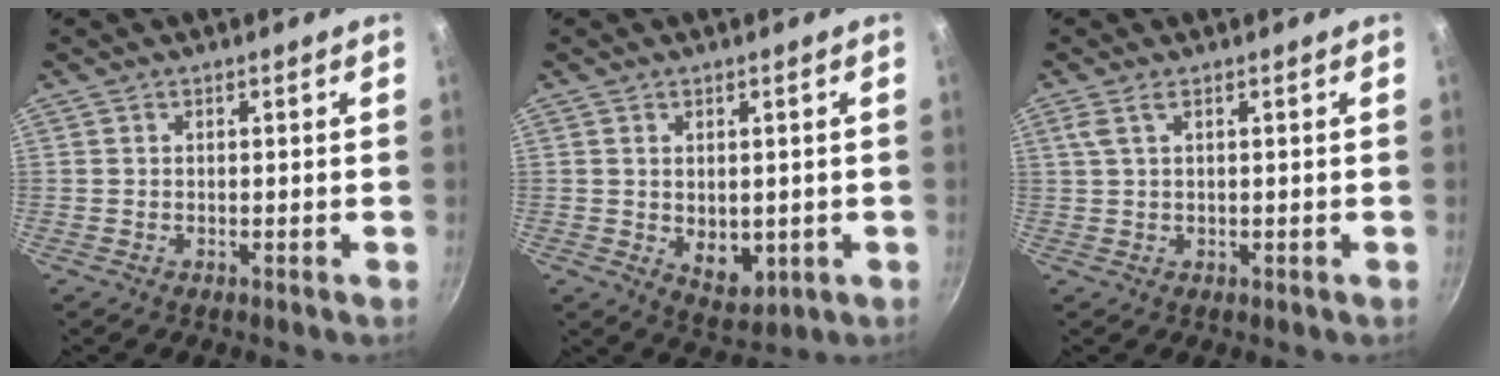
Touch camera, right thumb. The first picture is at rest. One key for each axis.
{"total": 6.4, "fx": -0.4, "fy": 4.2, "fz": 4.7, "tx": -0.058, "ty": -0.015, "tz": 0.006}
{"total": 2.4, "fx": 0.7, "fy": 0.6, "fz": 2.2, "tx": -0.045, "ty": 0.002, "tz": 0.015}